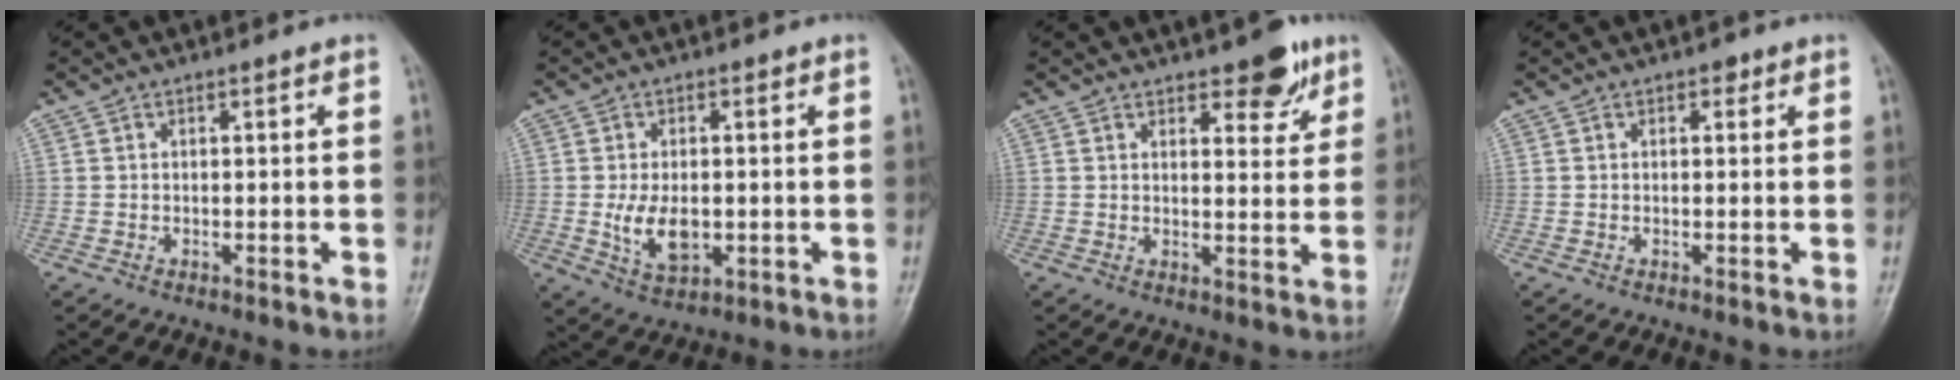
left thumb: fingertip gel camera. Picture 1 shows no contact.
{"total": 7.2, "force": [-0.7, 4.4, 5.6], "torque": [-0.090, -0.012, -0.004]}
{"total": 6.3, "force": [4.1, 2.7, 3.8], "torque": [-0.025, -0.023, 0.053]}
{"total": 1.3, "force": [0.7, 0.9, 0.7], "torque": [0.002, 0.000, 0.005]}